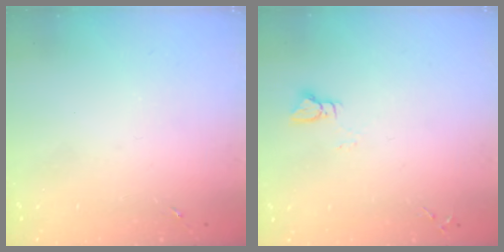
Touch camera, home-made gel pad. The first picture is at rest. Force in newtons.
{"total": 2.9, "press": 2.9, "slide": 0.3}